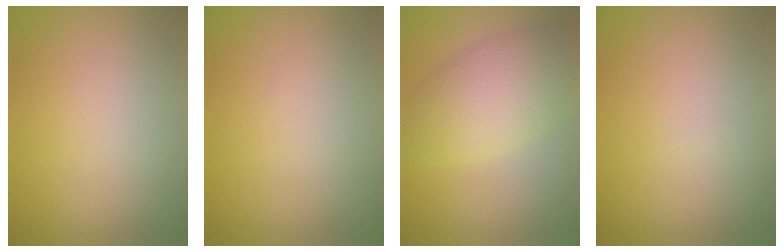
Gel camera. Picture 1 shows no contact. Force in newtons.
{"total": 0.0}
{"total": 5.4, "press": 5.4, "slide": 0.2}
{"total": 0.0}